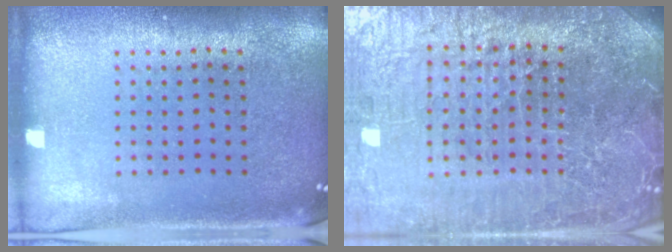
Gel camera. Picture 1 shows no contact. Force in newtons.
{"total": 6.9, "press": 6.1, "slide": 3.1}